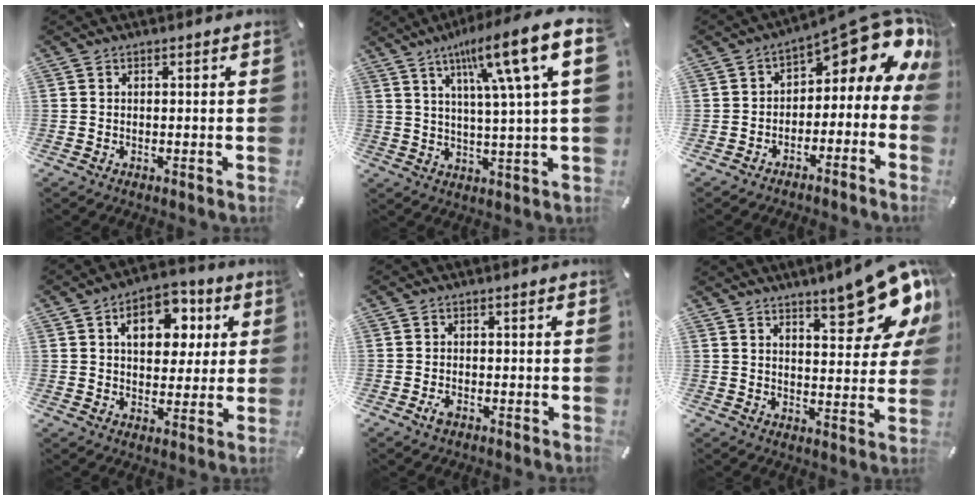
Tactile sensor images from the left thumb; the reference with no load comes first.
{"total": 16.1, "force": [7.1, 2.1, 14.3], "torque": [-0.231, -0.028, 0.098]}
{"total": 11.2, "force": [6.0, 4.9, 8.0], "torque": [-0.100, -0.054, 0.091]}
{"total": 10.7, "force": [3.5, 7.6, 6.7], "torque": [-0.083, -0.003, 0.055]}
{"total": 1.9, "force": [-1.0, 1.1, 1.2], "torque": [-0.037, -0.002, -0.023]}
{"total": 15.8, "force": [11.0, 5.2, 10.2], "torque": [-0.127, -0.077, 0.178]}